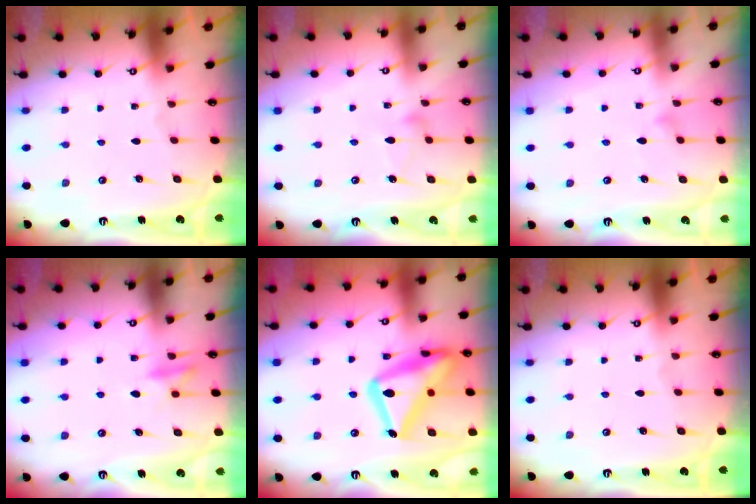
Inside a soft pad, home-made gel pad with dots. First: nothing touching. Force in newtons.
{"total": 6.9, "press": 6.9, "slide": 0.3}
{"total": 7.5, "press": 7.5, "slide": 0.3}
{"total": 9.5, "press": 9.4, "slide": 1.2}
{"total": 25.1, "press": 25.0, "slide": 1.6}
{"total": 0.0}